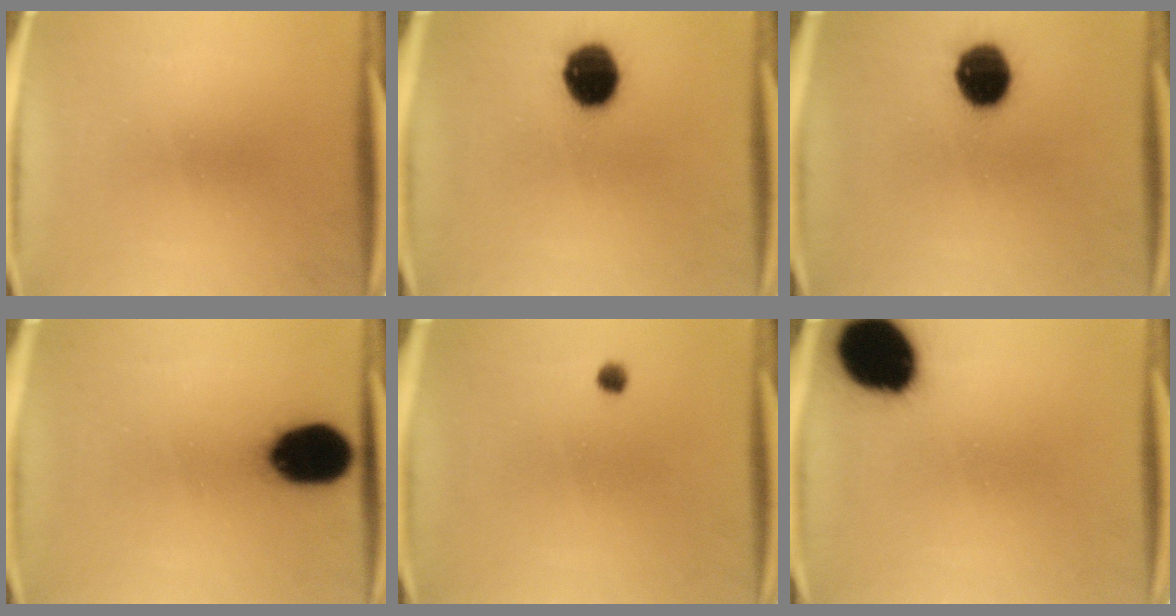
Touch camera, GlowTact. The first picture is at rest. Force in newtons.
{"total": 12.2}
{"total": 12.2}
{"total": 16.5}
{"total": 1.3}
{"total": 18.9}